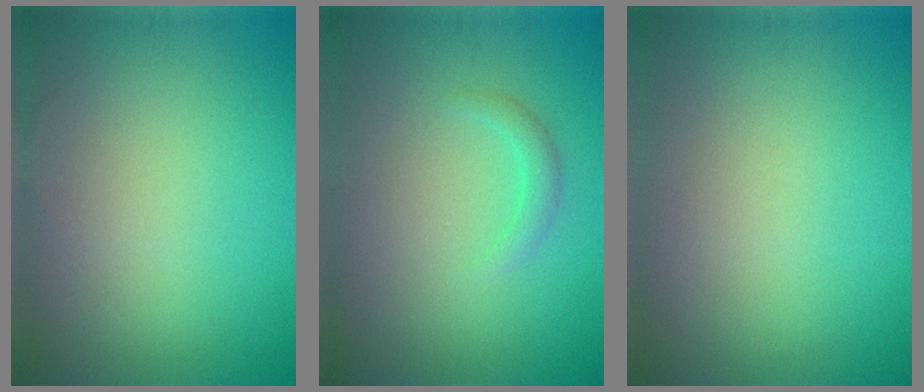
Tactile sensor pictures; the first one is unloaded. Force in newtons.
{"total": 1.3, "press": 1.3, "slide": 0.1}
{"total": 0.0}